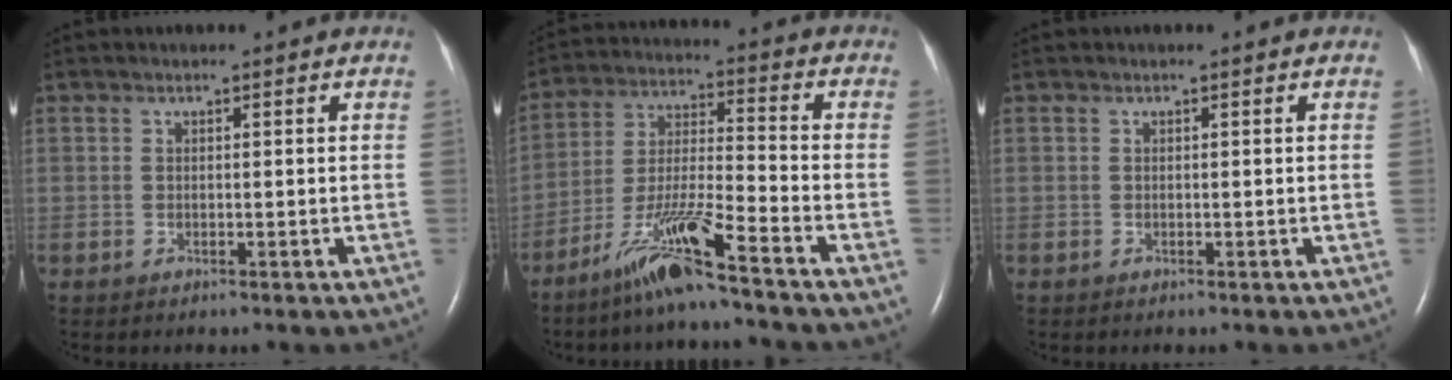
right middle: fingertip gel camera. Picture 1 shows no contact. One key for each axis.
{"total": 10.9, "fx": -7.9, "fy": -0.6, "fz": 7.6, "tx": -0.153, "ty": -0.022, "tz": -0.152}
{"total": 0.0}